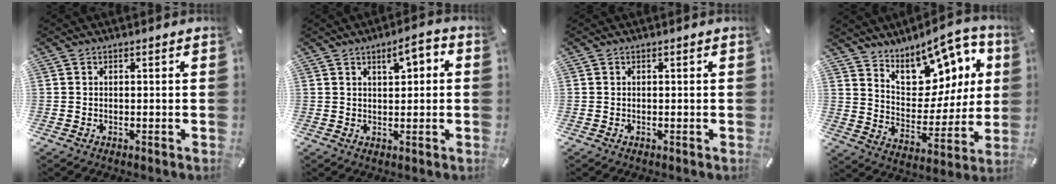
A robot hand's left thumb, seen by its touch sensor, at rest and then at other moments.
{"total": 5.2, "force": [1.9, 2.3, 4.2], "torque": [-0.054, -0.005, 0.025]}
{"total": 0.0}
{"total": 14.6, "force": [10.5, 8.3, 5.9], "torque": [-0.075, -0.096, 0.188]}